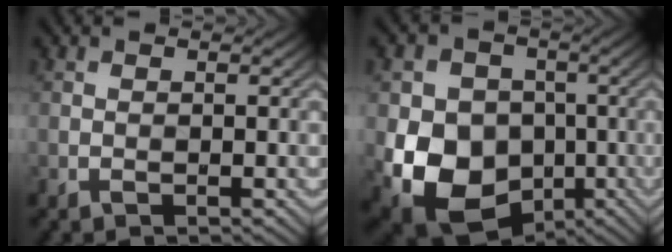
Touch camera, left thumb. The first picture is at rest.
{"total": 14.6, "force": [-2.9, 12.5, 6.8], "torque": [-0.157, -0.045, -0.054]}